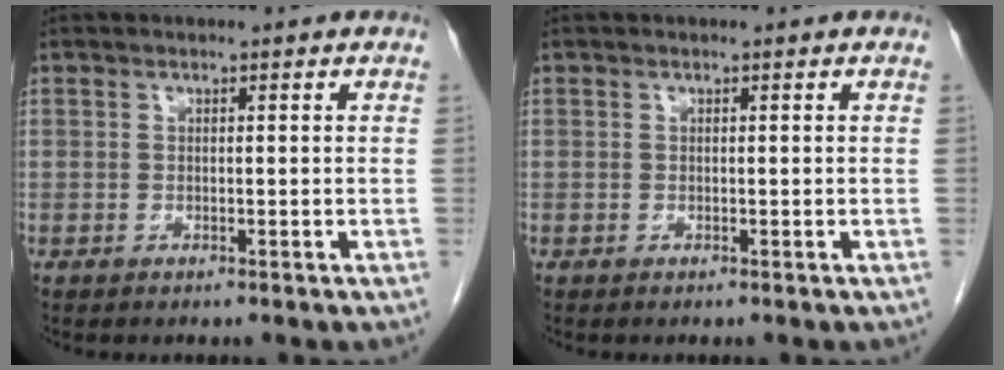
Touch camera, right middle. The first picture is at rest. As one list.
[{"total": 0.0}]